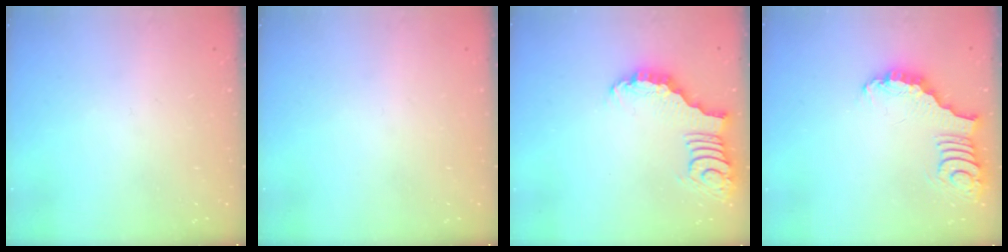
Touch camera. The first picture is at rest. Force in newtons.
{"total": 0.0}
{"total": 2.8, "press": 2.7, "slide": 0.5}
{"total": 3.3, "press": 3.3, "slide": 0.6}